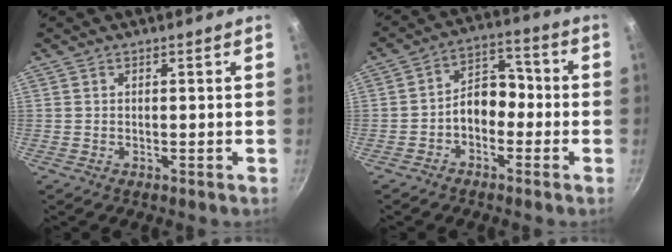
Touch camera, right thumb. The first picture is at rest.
{"total": 7.6, "force": [-2.2, 5.4, 5.0], "torque": [-0.040, 0.043, -0.049]}